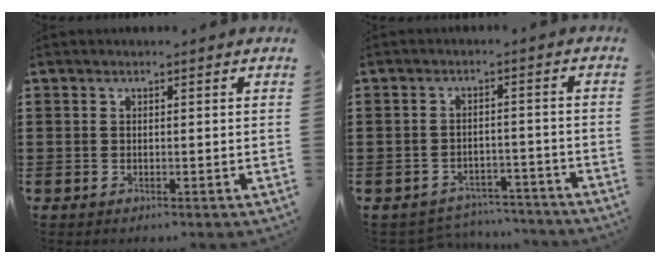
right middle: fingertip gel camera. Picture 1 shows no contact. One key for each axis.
{"total": 3.5, "fx": -3.5, "fy": 0.6, "fz": 0.0, "tx": -0.007, "ty": 0.001, "tz": -0.073}